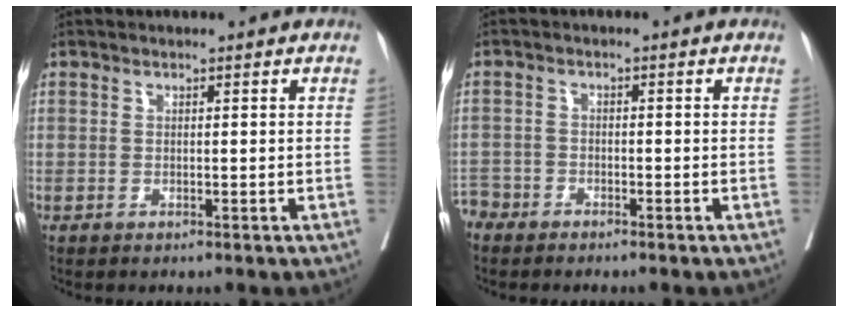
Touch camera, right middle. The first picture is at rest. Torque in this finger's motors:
{"motor_torque": [1.03, -1.10, 0.14, -0.04]}